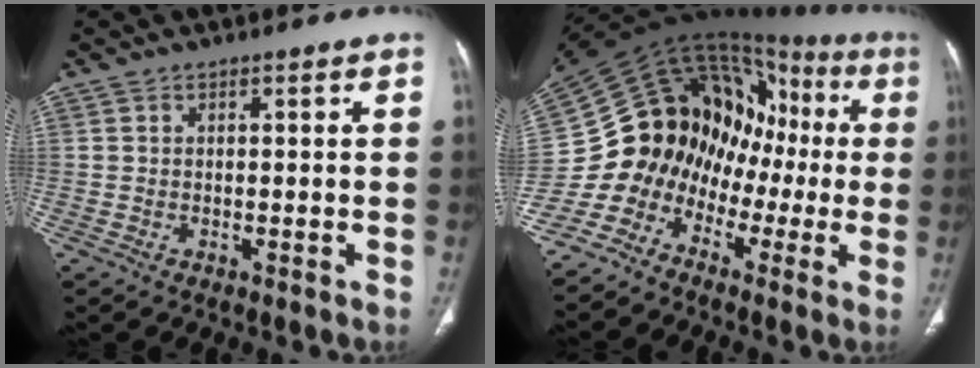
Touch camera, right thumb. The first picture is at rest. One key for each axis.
{"total": 18.7, "fx": -6.5, "fy": 14.6, "fz": 9.8, "tx": -0.124, "ty": 0.118, "tz": -0.116}